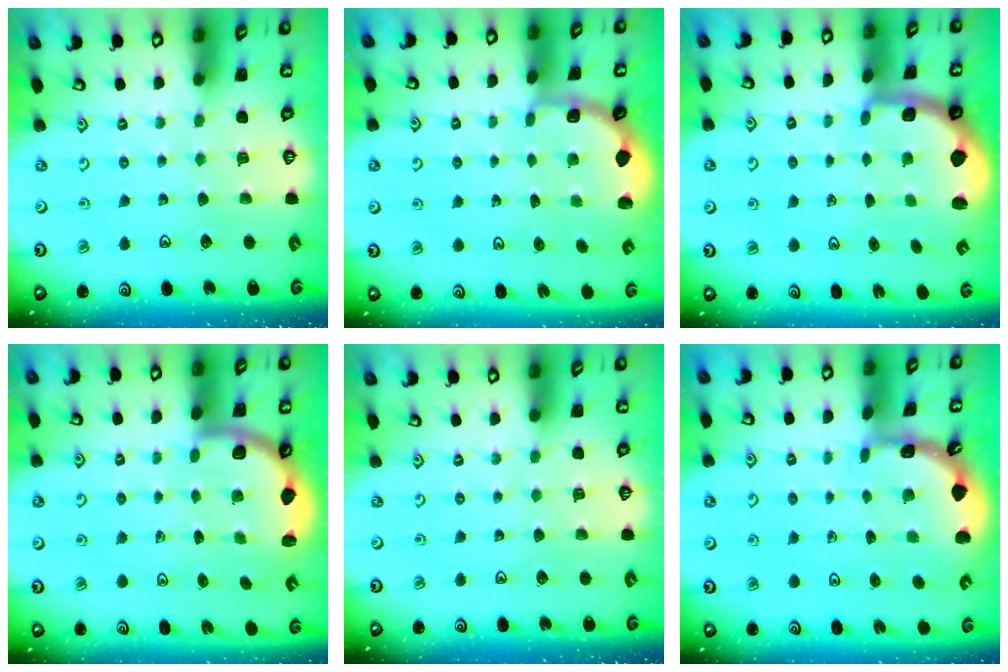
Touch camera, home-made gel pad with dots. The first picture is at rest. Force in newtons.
{"total": 1.8, "press": 1.6, "slide": 0.7}
{"total": 1.0, "press": 0.9, "slide": 0.2}
{"total": 2.6, "press": 2.5, "slide": 0.6}
{"total": 0.0}
{"total": 1.8, "press": 1.8, "slide": 0.1}